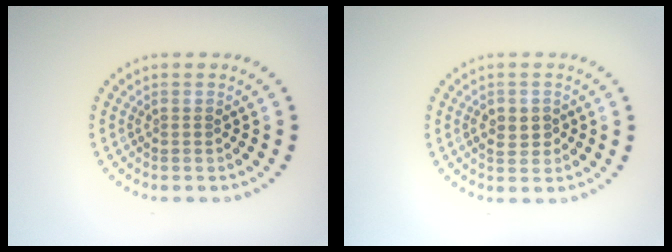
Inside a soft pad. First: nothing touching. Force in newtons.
{"total": 2.3, "press": 2.3, "slide": 0.3}